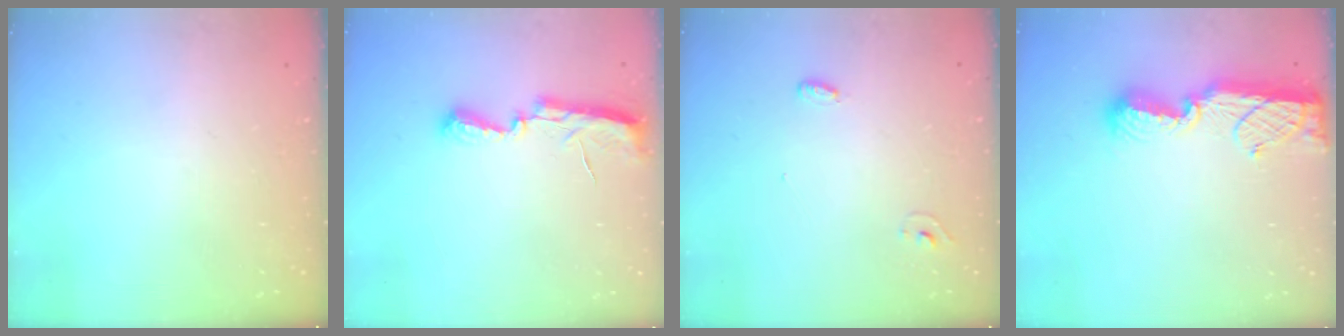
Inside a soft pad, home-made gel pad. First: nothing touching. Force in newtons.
{"total": 7.0, "press": 7.0, "slide": 0.5}
{"total": 3.4, "press": 3.1, "slide": 1.3}
{"total": 11.0, "press": 11.0, "slide": 1.0}